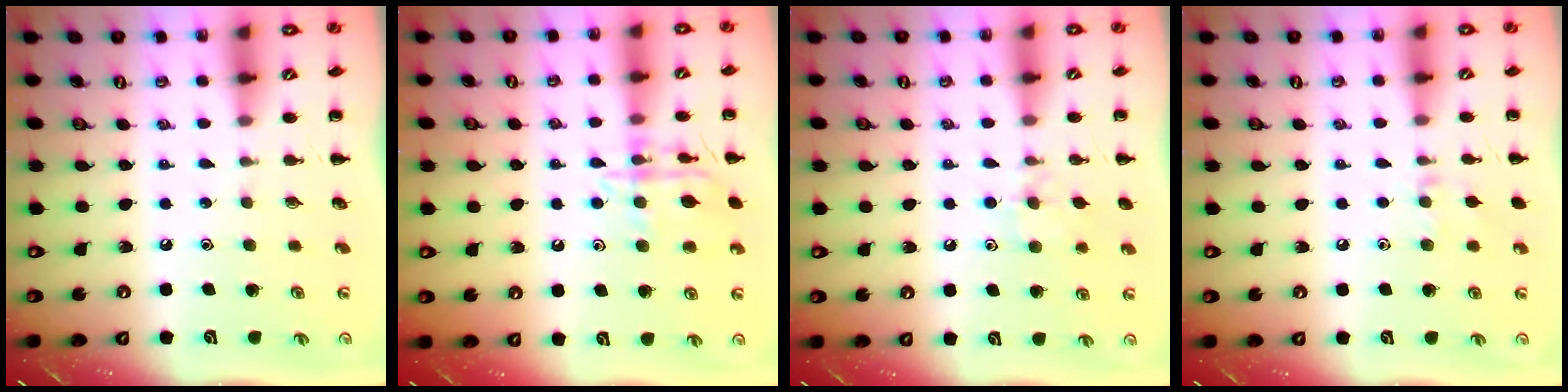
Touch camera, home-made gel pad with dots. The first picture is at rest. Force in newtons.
{"total": 13.3, "press": 13.2, "slide": 0.9}
{"total": 7.8, "press": 7.5, "slide": 2.0}
{"total": 6.6, "press": 6.2, "slide": 2.2}